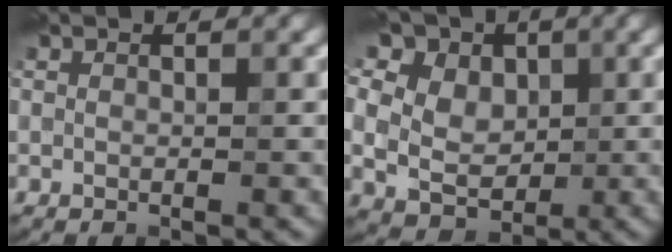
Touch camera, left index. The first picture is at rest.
{"total": 15.8, "force": [6.9, 11.5, 8.3], "torque": [-0.181, 0.050, 0.103]}